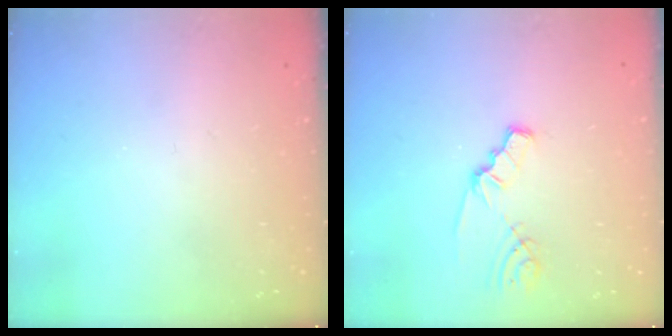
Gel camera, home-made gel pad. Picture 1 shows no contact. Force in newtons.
{"total": 2.1, "press": 2.1, "slide": 0.3}